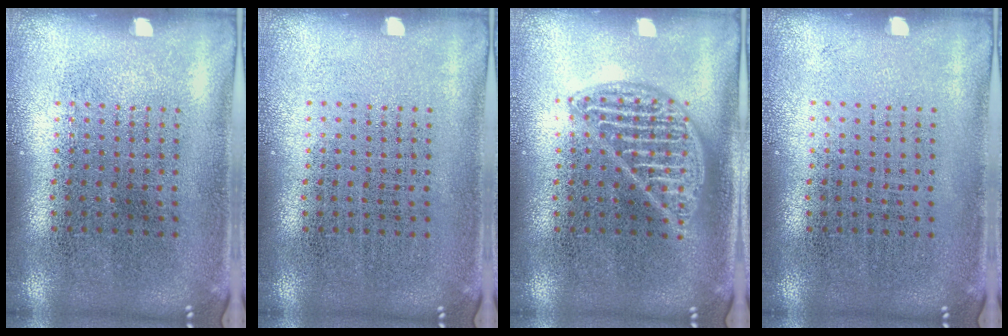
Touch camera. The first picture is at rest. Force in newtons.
{"total": 0.0}
{"total": 2.1, "press": 2.0, "slide": 0.2}
{"total": 0.0}